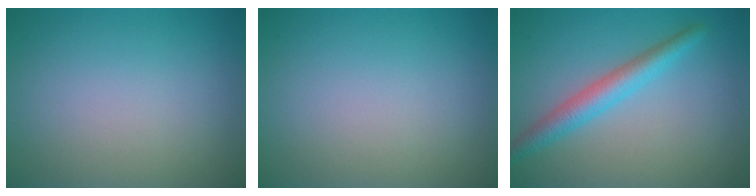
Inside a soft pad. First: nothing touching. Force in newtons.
{"total": 0.0}
{"total": 3.3, "press": 3.3, "slide": 0.2}